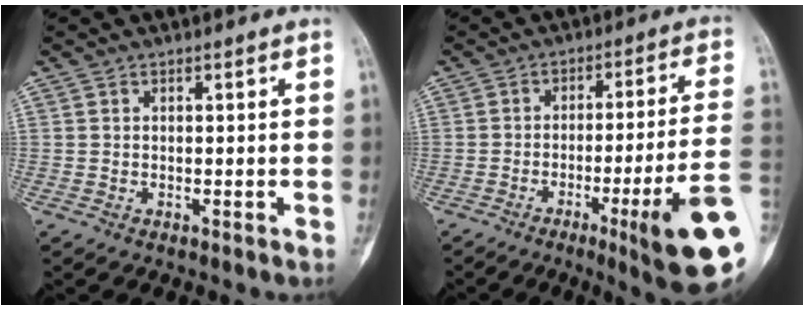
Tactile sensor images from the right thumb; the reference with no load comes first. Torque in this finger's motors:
{"motor_torque": [0.70, 0.65, 1.46, -0.88, 0.19]}